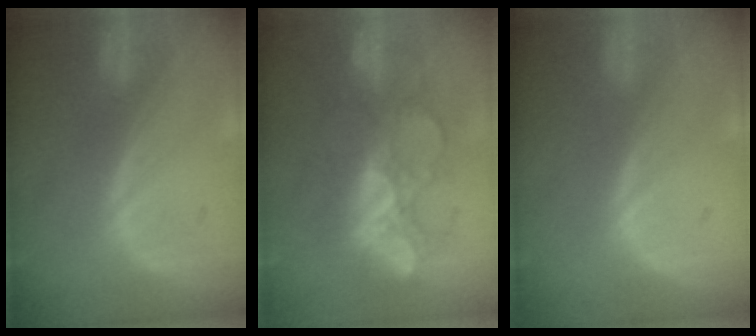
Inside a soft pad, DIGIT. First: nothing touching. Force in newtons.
{"total": 9.2, "press": 8.6, "slide": 3.4}
{"total": 0.0}